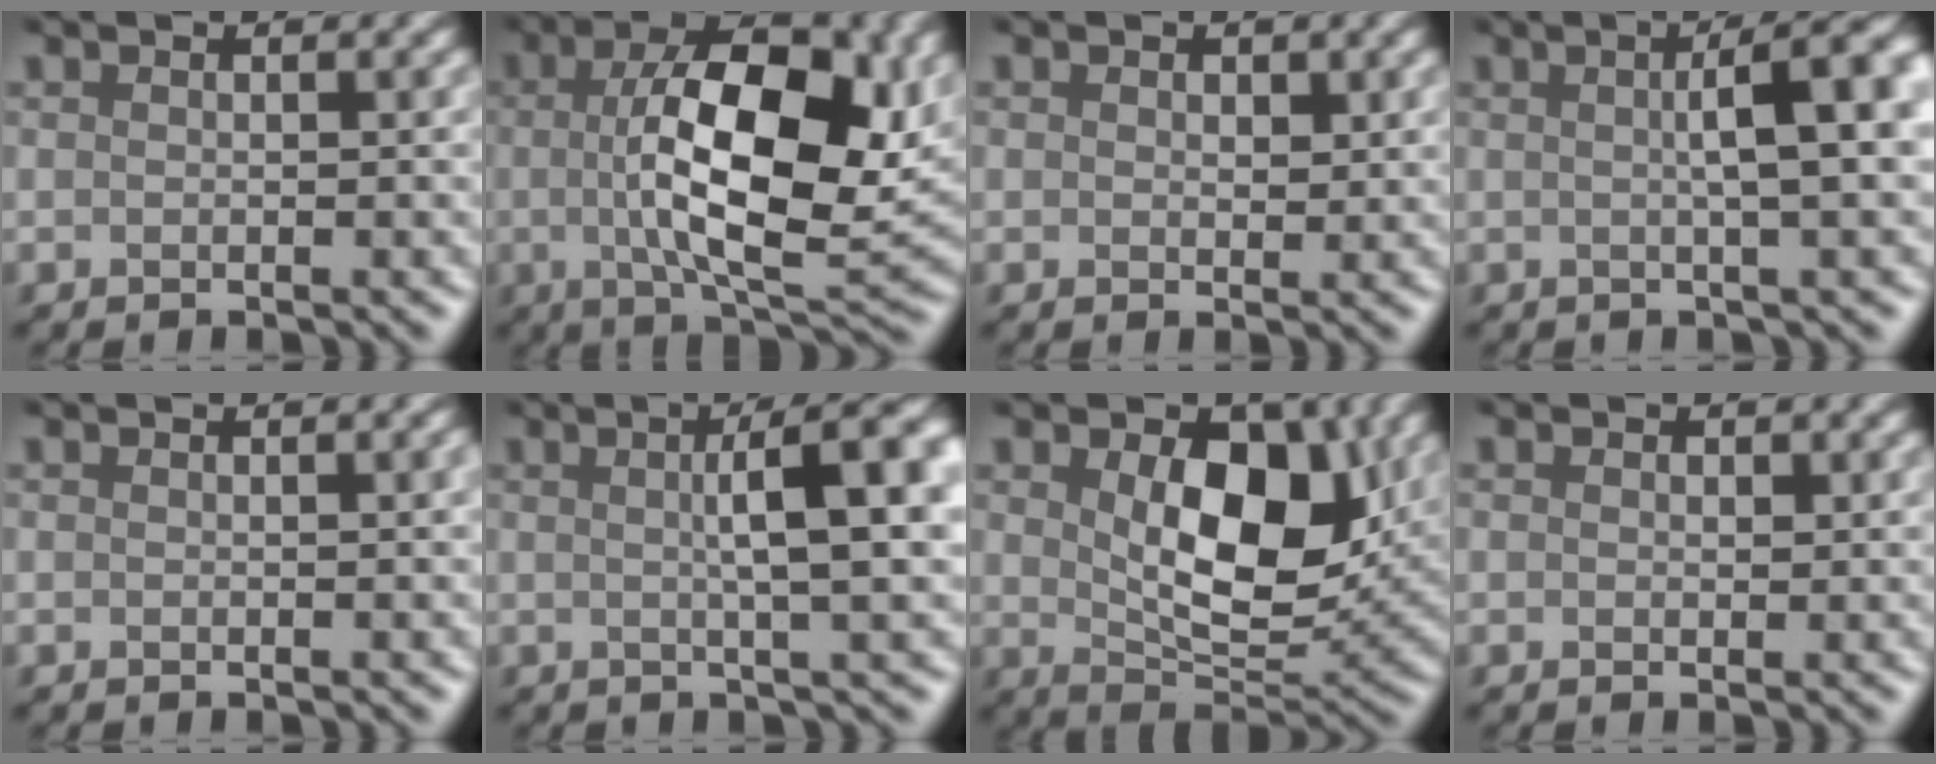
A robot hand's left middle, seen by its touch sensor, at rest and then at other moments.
{"total": 9.9, "force": [0.7, 3.4, 9.3], "torque": [-0.168, 0.005, 0.033]}
{"total": 1.0, "force": [0.0, -0.6, -0.9], "torque": [-0.005, 0.001, 0.021]}
{"total": 5.5, "force": [0.6, 0.6, 5.4], "torque": [-0.070, 0.021, 0.023]}
{"total": 1.0, "force": [0.2, 0.6, 0.8], "torque": [-0.002, 0.009, -0.008]}
{"total": 6.8, "force": [0.9, 0.8, 6.7], "torque": [-0.085, 0.023, 0.027]}
{"total": 7.1, "force": [1.6, 3.6, 5.9], "torque": [-0.125, -0.002, 0.051]}
{"total": 1.3, "force": [-0.2, -0.8, -1.0], "torque": [-0.003, -0.001, 0.018]}